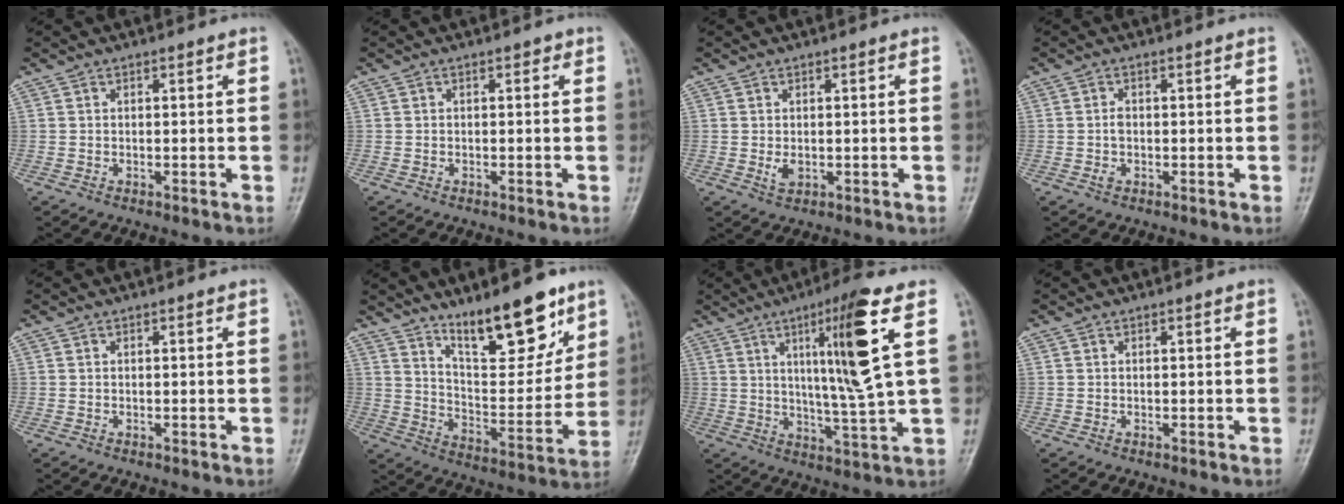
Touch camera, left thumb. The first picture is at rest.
{"total": 0.7, "force": [0.3, 0.6, 0.4], "torque": [0.007, 0.000, -0.003]}
{"total": 2.0, "force": [0.0, 1.4, 1.5], "torque": [-0.018, -0.007, 0.003]}
{"total": 1.6, "force": [-0.1, 1.0, 1.2], "torque": [-0.023, 0.003, -0.004]}
{"total": 0.0}
{"total": 16.7, "force": [11.5, 5.5, 10.8], "torque": [-0.122, -0.083, 0.195]}
{"total": 14.5, "force": [4.7, -0.1, 13.7], "torque": [-0.236, -0.032, 0.078]}
{"total": 0.0}